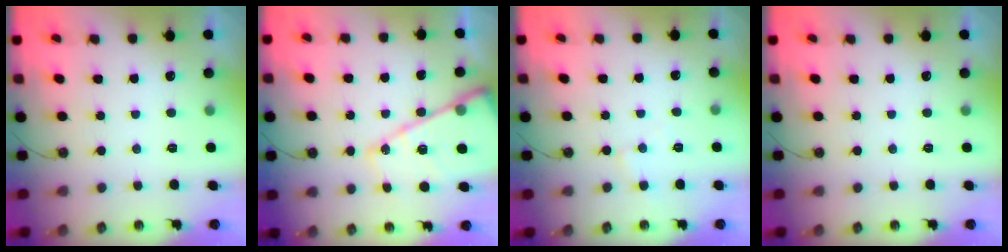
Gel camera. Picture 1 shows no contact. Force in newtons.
{"total": 18.0, "press": 17.9, "slide": 2.3}
{"total": 4.6, "press": 4.5, "slide": 0.6}
{"total": 0.0}